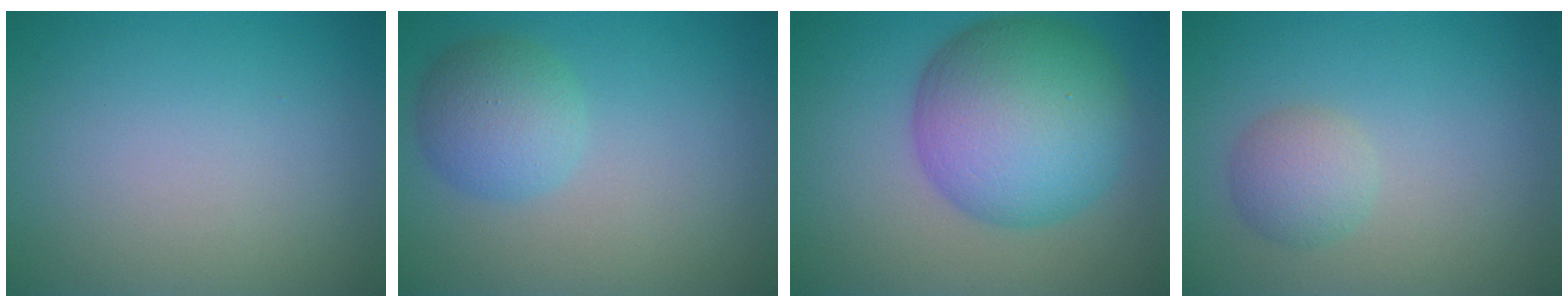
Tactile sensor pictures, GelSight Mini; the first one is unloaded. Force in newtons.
{"total": 3.7, "press": 3.7, "slide": 0.2}
{"total": 11.1, "press": 11.1, "slide": 0.2}
{"total": 2.3, "press": 2.3, "slide": 0.0}